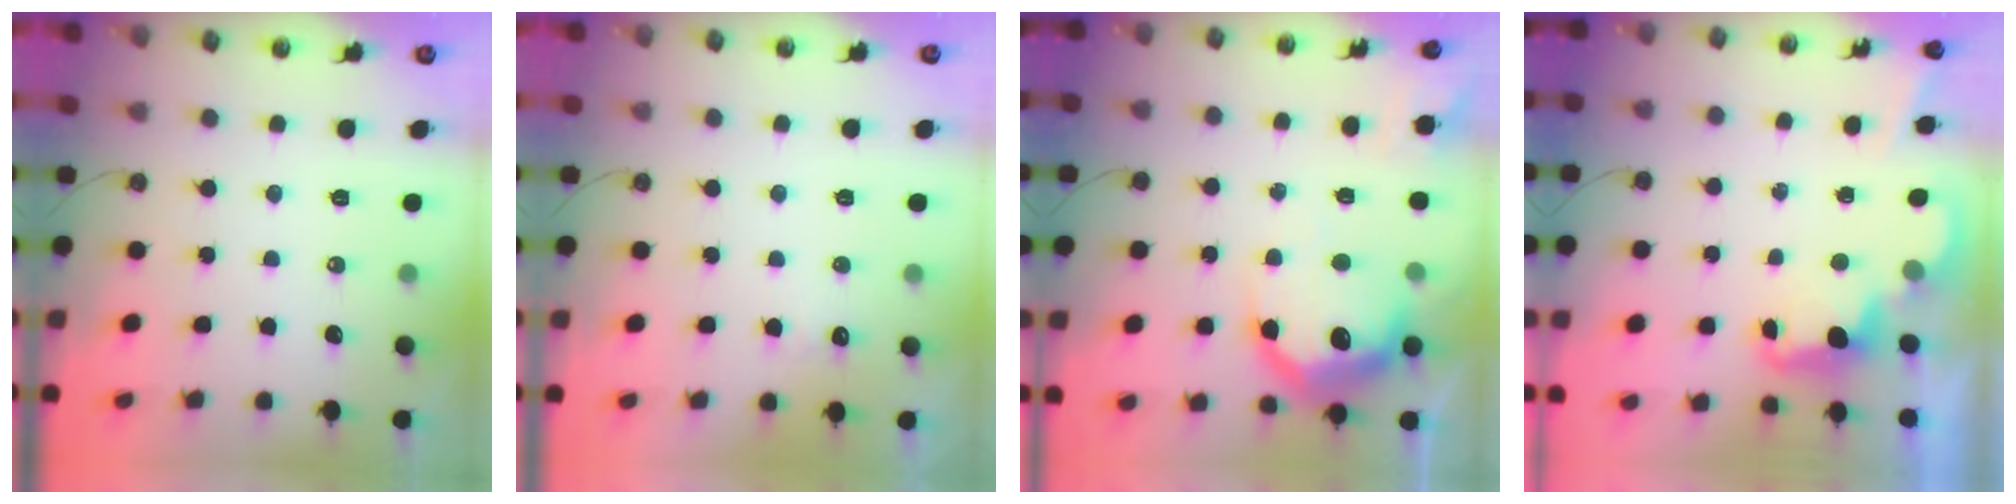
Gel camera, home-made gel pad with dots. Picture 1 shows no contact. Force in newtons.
{"total": 2.9, "press": 2.7, "slide": 1.0}
{"total": 19.4, "press": 19.4, "slide": 1.1}
{"total": 2.5, "press": 2.4, "slide": 0.5}